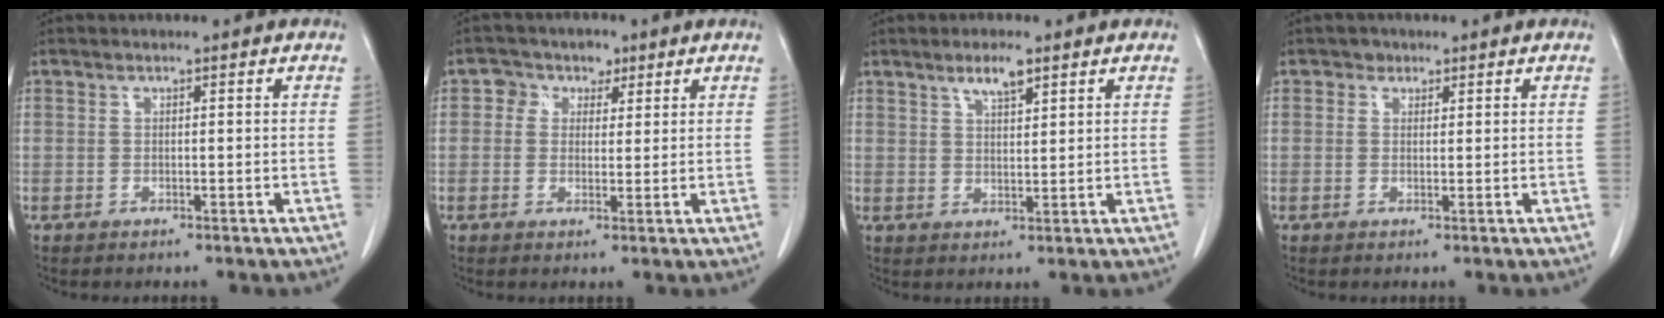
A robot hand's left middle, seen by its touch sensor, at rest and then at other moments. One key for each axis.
{"total": 4.0, "fx": 1.8, "fy": 3.3, "fz": 1.2, "tx": -0.017, "ty": 0.017, "tz": 0.028}
{"total": 3.7, "fx": 2.6, "fy": 0.7, "fz": 2.6, "tx": -0.049, "ty": 0.000, "tz": 0.046}
{"total": 1.4, "fx": 0.8, "fy": 1.1, "fz": 0.2, "tx": 0.001, "ty": -0.003, "tz": 0.008}